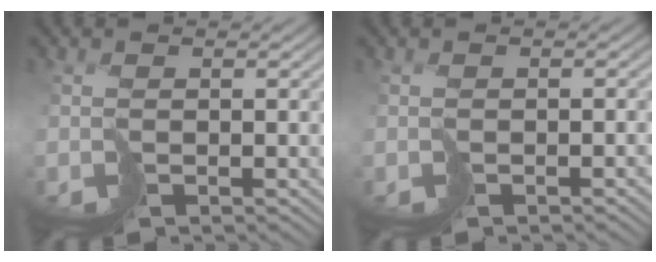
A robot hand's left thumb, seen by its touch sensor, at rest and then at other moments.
{"total": 1.9, "force": [-1.4, 0.8, 1.0], "torque": [-0.007, 0.000, -0.023]}